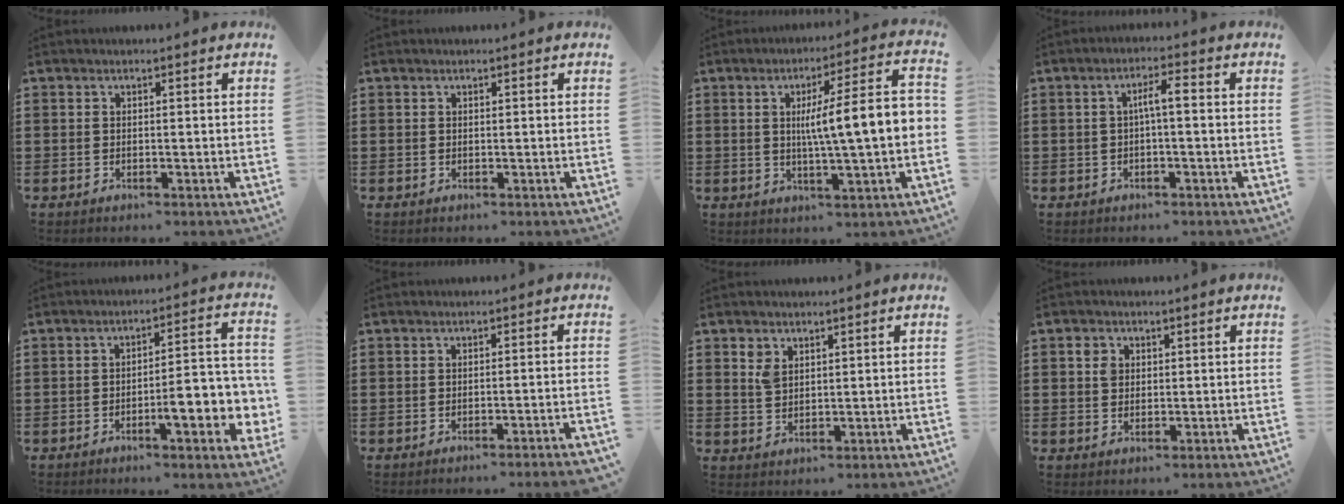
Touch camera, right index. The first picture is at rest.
{"total": 0.0}
{"total": 10.1, "force": [0.4, 0.9, 10.1], "torque": [-0.167, -0.007, -0.002]}
{"total": 3.1, "force": [-0.2, 0.5, 3.1], "torque": [-0.059, 0.008, -0.007]}
{"total": 8.4, "force": [-2.8, 2.1, 7.6], "torque": [-0.105, -0.009, -0.048]}
{"total": 1.6, "force": [-1.2, -0.4, 0.8], "torque": [-0.014, -0.001, -0.024]}
{"total": 2.7, "force": [1.7, 1.6, 1.4], "torque": [-0.033, 0.004, 0.033]}
{"total": 2.2, "force": [0.6, 1.8, 1.0], "torque": [-0.027, 0.009, 0.011]}